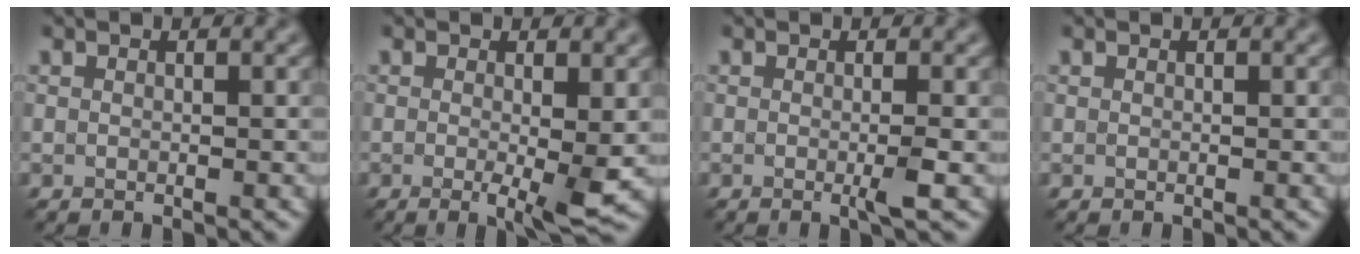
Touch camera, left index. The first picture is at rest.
{"total": 3.5, "force": [-0.4, 0.4, 3.4], "torque": [-0.050, -0.013, -0.004]}
{"total": 1.6, "force": [-0.3, 0.2, 1.6], "torque": [-0.027, -0.009, -0.009]}
{"total": 0.0}